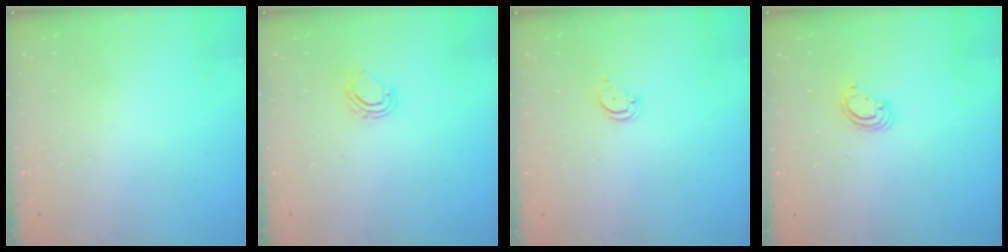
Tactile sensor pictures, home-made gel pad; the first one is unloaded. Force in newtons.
{"total": 6.5, "press": 6.5, "slide": 1.1}
{"total": 2.6, "press": 2.6, "slide": 0.0}
{"total": 3.9, "press": 3.9, "slide": 0.1}